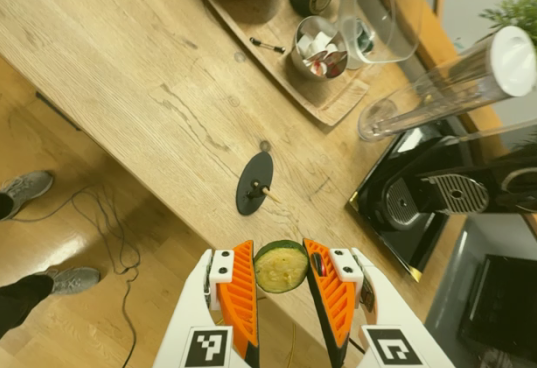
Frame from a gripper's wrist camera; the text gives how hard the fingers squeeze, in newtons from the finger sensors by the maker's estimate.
{"total": 9.7, "left": 10.1, "right": 9.4}